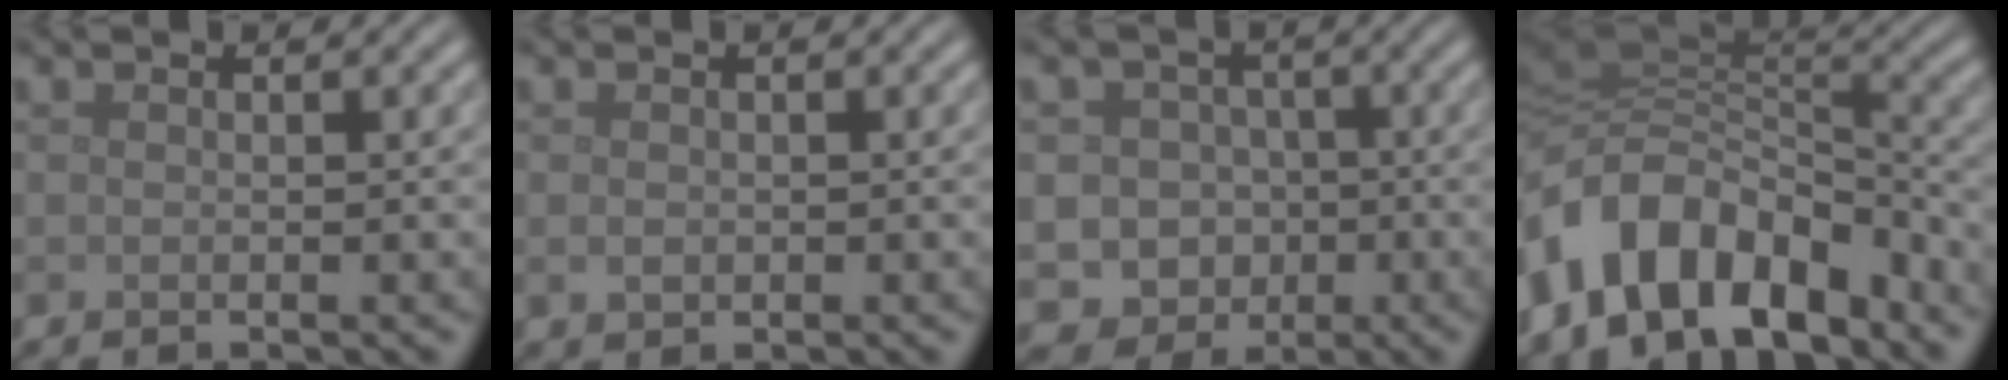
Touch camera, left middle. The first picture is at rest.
{"total": 1.0, "force": [-0.1, 0.8, 0.5], "torque": [-0.010, -0.004, -0.002]}
{"total": 6.1, "force": [-1.5, 5.6, 1.8], "torque": [-0.008, 0.008, -0.052]}
{"total": 11.3, "force": [-5.5, 7.0, 7.0], "torque": [-0.123, 0.012, -0.102]}